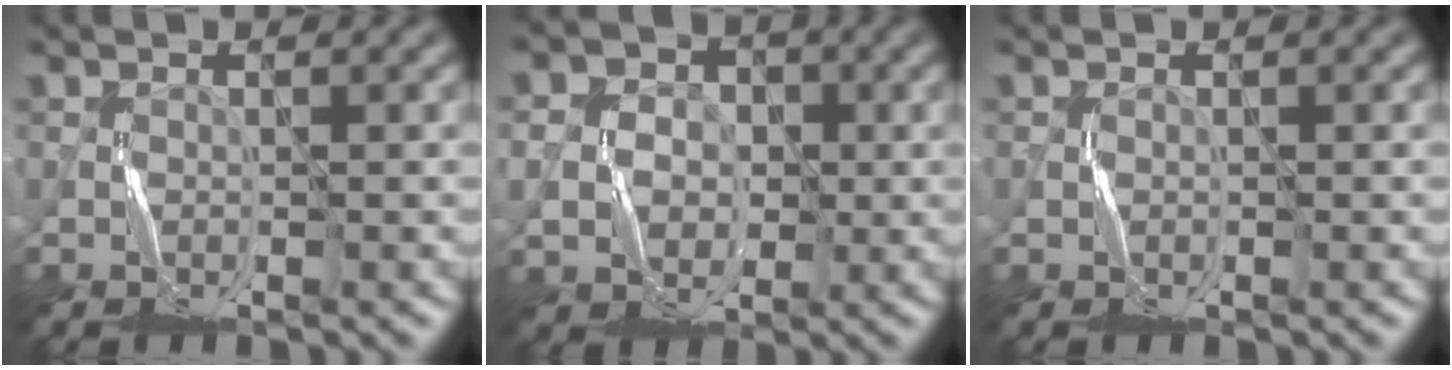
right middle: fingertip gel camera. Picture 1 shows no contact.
{"total": 7.1, "force": [1.4, 6.1, 3.3], "torque": [-0.072, 0.029, 0.007]}
{"total": 0.0}